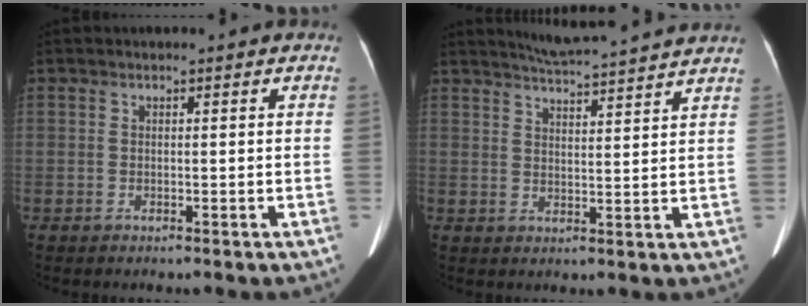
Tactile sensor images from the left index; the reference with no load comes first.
{"total": 11.8, "force": [11.0, -0.4, 4.2], "torque": [-0.074, 0.014, 0.145]}